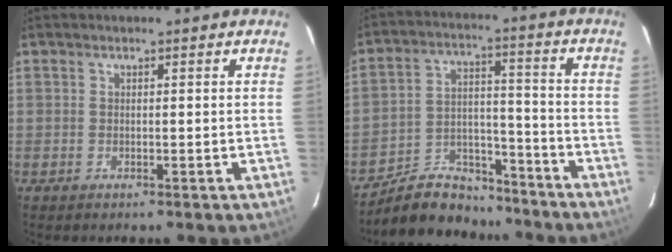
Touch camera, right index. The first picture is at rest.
{"total": 13.3, "force": [-11.5, 5.9, 3.3], "torque": [-0.074, 0.039, -0.178]}